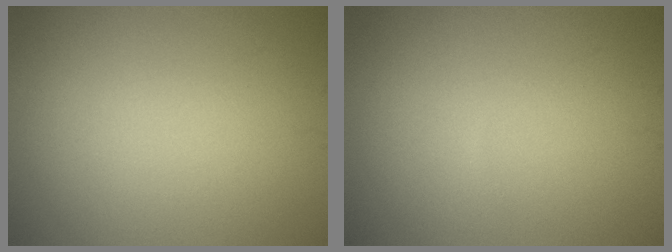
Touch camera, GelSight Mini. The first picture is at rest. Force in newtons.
{"total": 0.0}